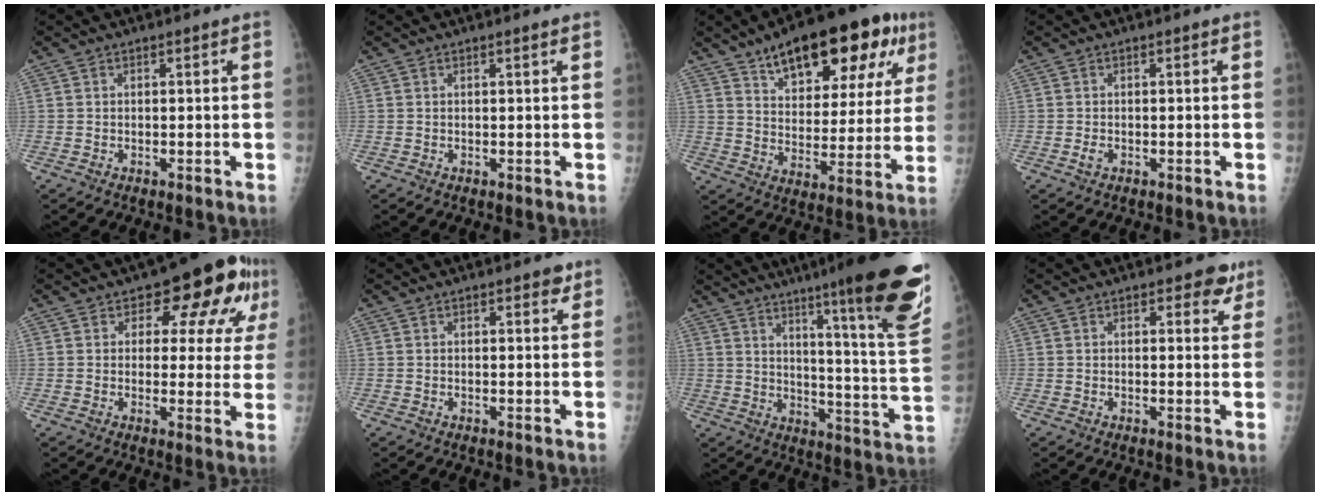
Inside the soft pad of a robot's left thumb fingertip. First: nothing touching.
{"total": 0.7, "force": [0.5, -0.1, 0.5], "torque": [-0.011, 0.000, 0.009]}
{"total": 23.1, "force": [12.8, 10.1, 16.4], "torque": [-0.197, -0.017, 0.190]}
{"total": 1.0, "force": [-0.3, 0.7, 0.7], "torque": [-0.014, -0.002, -0.005]}
{"total": 12.6, "force": [6.1, 6.9, 8.6], "torque": [-0.056, -0.017, 0.069]}
{"total": 2.0, "force": [1.3, 0.9, 1.2], "torque": [-0.005, -0.005, 0.013]}
{"total": 26.0, "force": [16.9, 1.7, 19.6], "torque": [-0.242, -0.098, 0.234]}
{"total": 4.0, "force": [2.6, 2.2, 2.2], "torque": [0.005, -0.010, 0.027]}